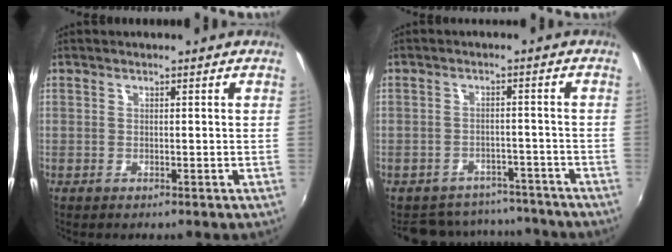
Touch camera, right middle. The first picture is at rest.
{"total": 12.3, "force": [-10.8, 5.3, 2.7], "torque": [-0.071, 0.017, -0.137]}